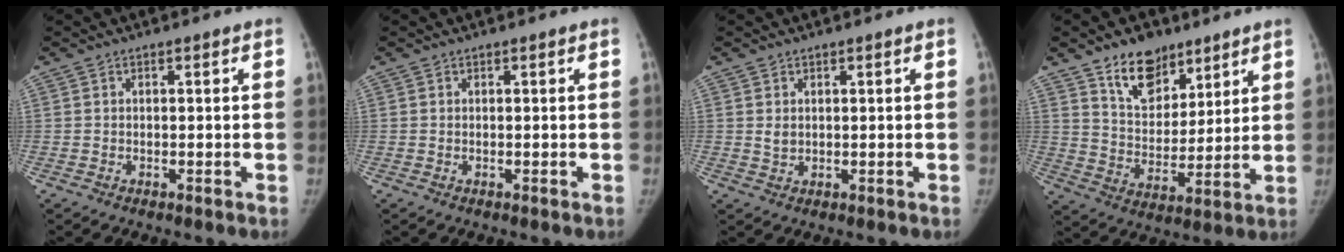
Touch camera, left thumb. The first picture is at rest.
{"total": 0.0}
{"total": 1.5, "force": [0.5, 1.2, 0.8], "torque": [-0.006, -0.006, 0.014]}
{"total": 12.1, "force": [8.2, 7.2, 5.2], "torque": [-0.048, -0.055, 0.146]}